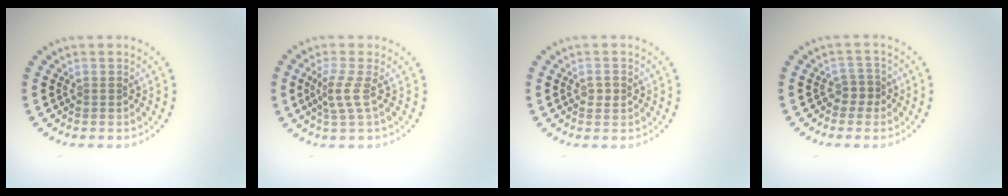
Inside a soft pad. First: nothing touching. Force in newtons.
{"total": 2.1, "press": 1.5, "slide": 1.5}
{"total": 1.1, "press": 1.1, "slide": 0.1}
{"total": 1.7, "press": 1.3, "slide": 1.1}